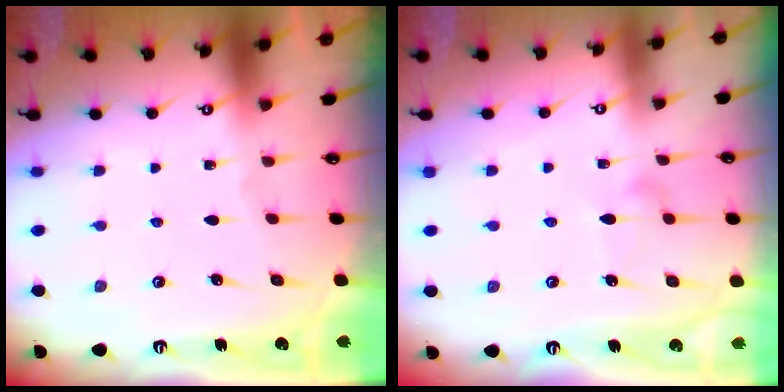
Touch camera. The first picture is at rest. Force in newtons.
{"total": 6.1, "press": 6.1, "slide": 0.3}